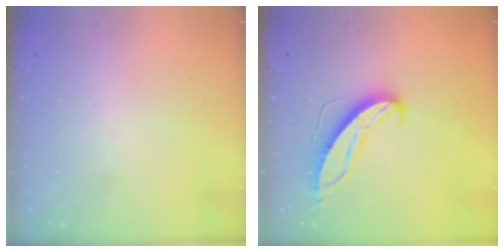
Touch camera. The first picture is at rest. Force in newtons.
{"total": 11.0, "press": 11.0, "slide": 0.9}